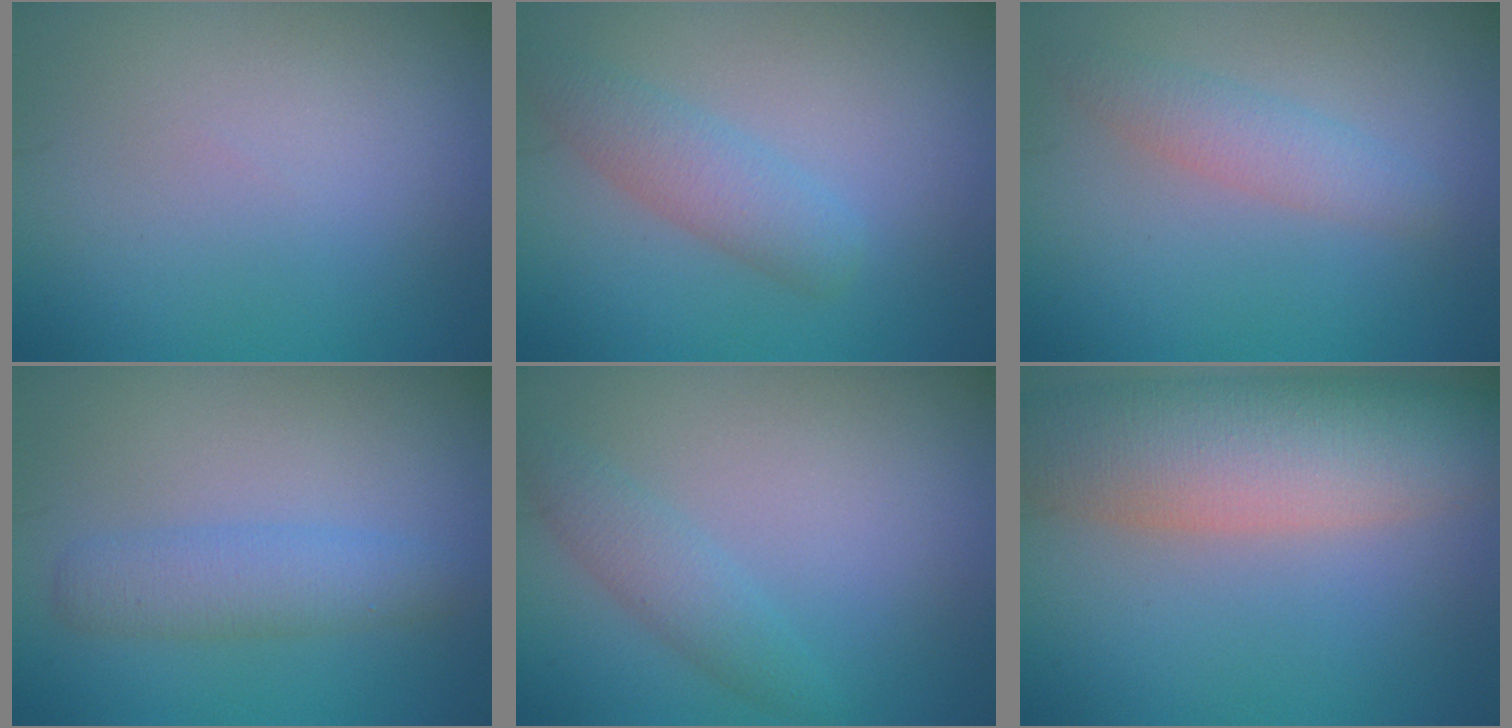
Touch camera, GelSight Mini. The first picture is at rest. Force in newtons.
{"total": 2.9, "press": 2.9, "slide": 0.1}
{"total": 2.2, "press": 2.2, "slide": 0.1}
{"total": 2.9, "press": 2.9, "slide": 0.1}
{"total": 2.1, "press": 2.0, "slide": 0.2}
{"total": 8.1, "press": 8.1, "slide": 0.7}